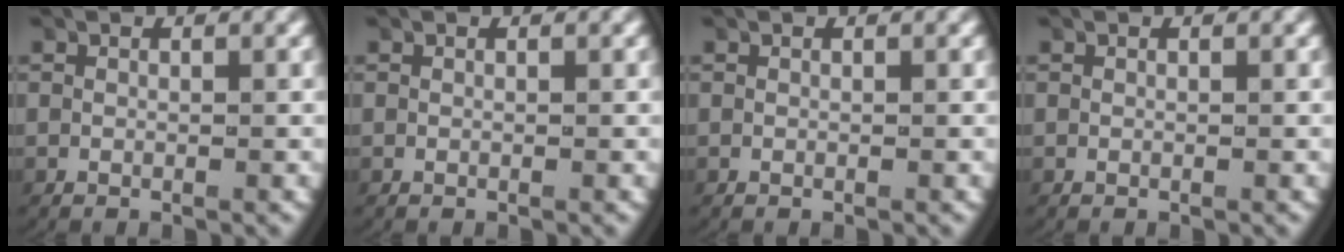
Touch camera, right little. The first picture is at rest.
{"total": 0.0}
{"total": 0.0}
{"total": 0.0}